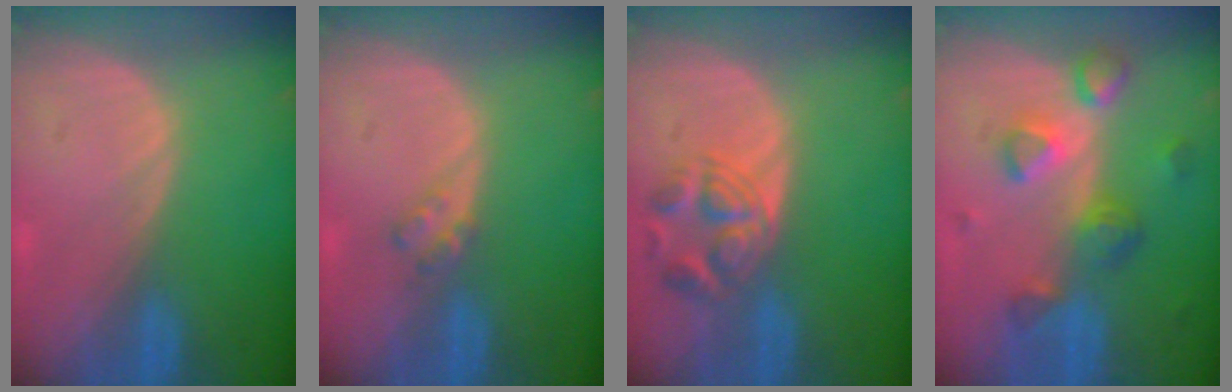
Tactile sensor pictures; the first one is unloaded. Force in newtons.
{"total": 2.0, "press": 2.0, "slide": 0.2}
{"total": 5.4, "press": 5.4, "slide": 0.5}
{"total": 7.7, "press": 6.9, "slide": 3.5}